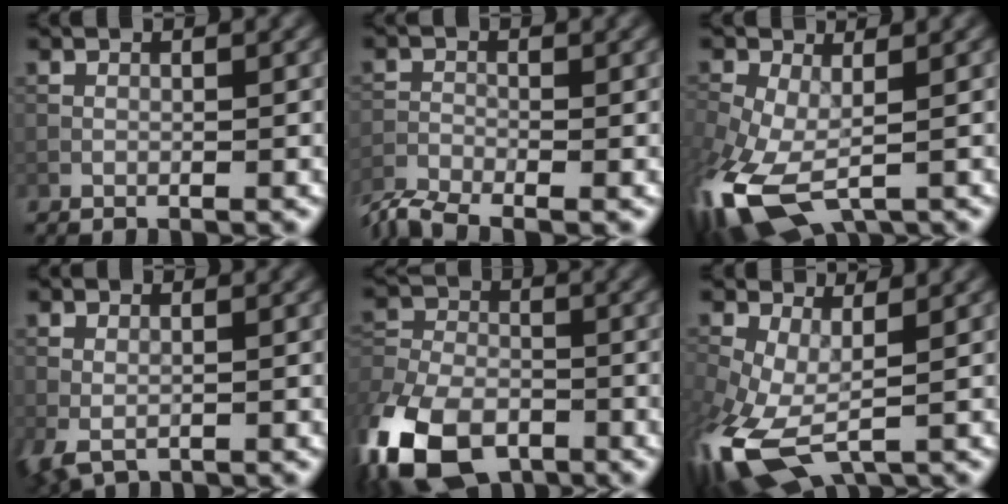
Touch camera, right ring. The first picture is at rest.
{"total": 4.3, "force": [-3.7, 0.9, 1.9], "torque": [-0.041, -0.014, -0.087]}
{"total": 11.1, "force": [-3.9, 6.0, 8.5], "torque": [-0.223, -0.047, -0.061]}
{"total": 3.6, "force": [-1.2, 2.5, 2.4], "torque": [-0.054, -0.009, -0.019]}
{"total": 14.3, "force": [-9.2, 8.3, 7.1], "torque": [-0.160, -0.043, -0.157]}
{"total": 10.3, "force": [-2.4, 5.9, 8.2], "torque": [-0.211, -0.036, -0.034]}